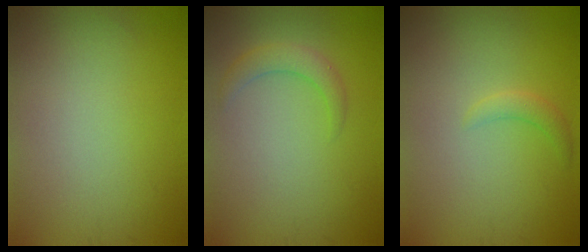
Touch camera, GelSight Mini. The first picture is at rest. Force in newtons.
{"total": 2.0, "press": 2.0, "slide": 0.1}
{"total": 1.3, "press": 1.3, "slide": 0.1}